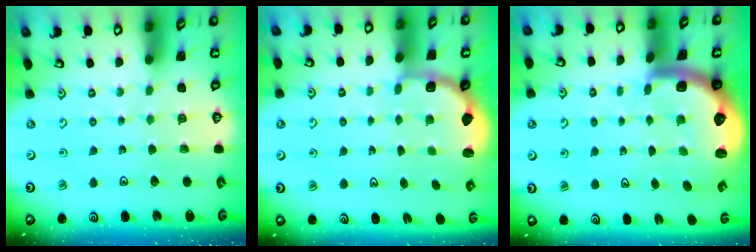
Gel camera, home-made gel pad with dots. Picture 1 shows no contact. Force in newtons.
{"total": 3.0, "press": 2.2, "slide": 2.0}
{"total": 2.8, "press": 2.4, "slide": 1.4}